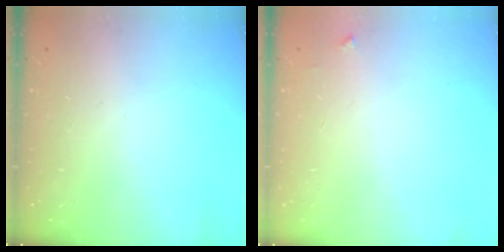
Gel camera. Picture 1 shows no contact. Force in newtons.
{"total": 3.3, "press": 3.3, "slide": 0.4}